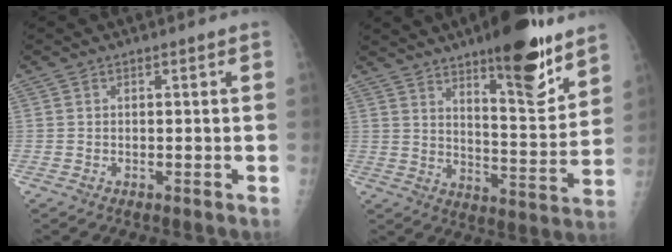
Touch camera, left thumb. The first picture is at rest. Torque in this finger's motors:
{"motor_torque": [2.09, 1.20, 1.38, -1.39, 0.35]}